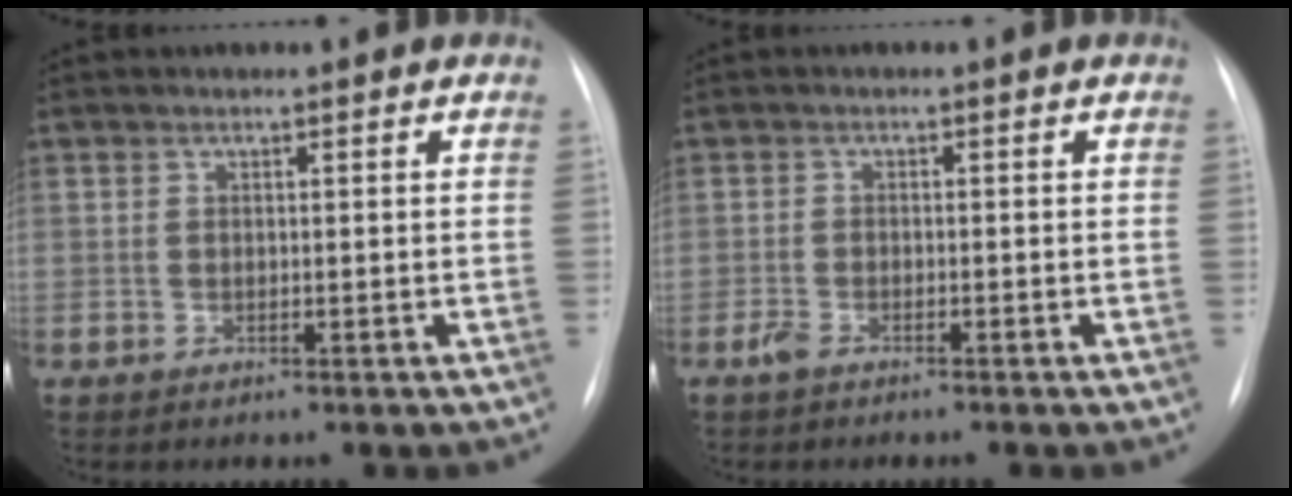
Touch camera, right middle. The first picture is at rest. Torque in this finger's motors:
{"motor_torque": [-0.31, 0.06, 0.05, 0.00]}